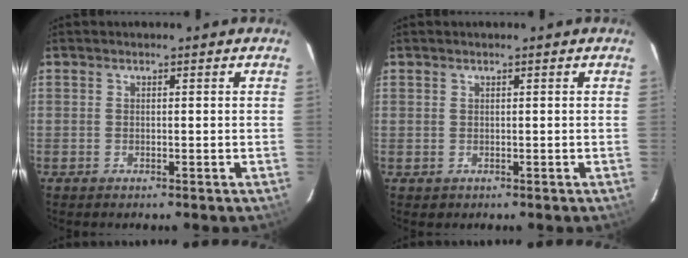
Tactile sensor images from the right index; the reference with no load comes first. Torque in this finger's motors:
{"motor_torque": [-0.26, 0.15, -0.43, -0.17]}